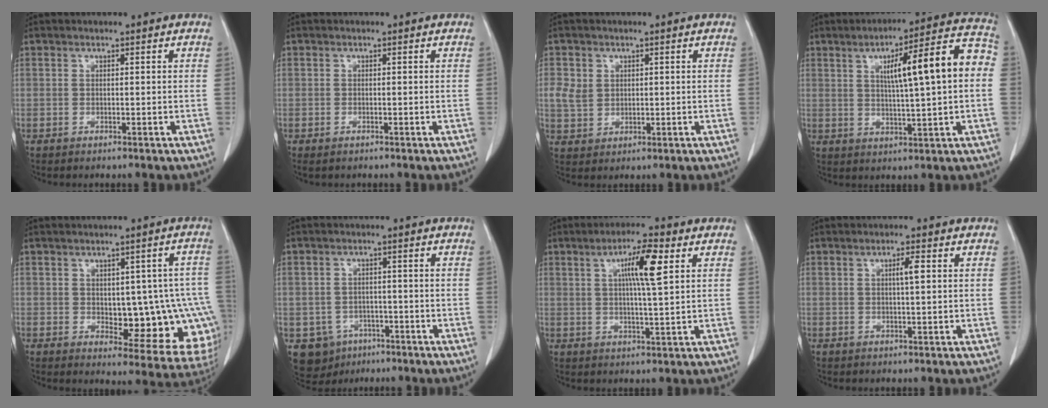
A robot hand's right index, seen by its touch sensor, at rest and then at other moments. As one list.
[{"total": 0.7, "force": [-0.5, 0.3, 0.4], "torque": [-0.008, -0.001, -0.003]}, {"total": 4.3, "force": [1.0, 3.6, 2.0], "torque": [-0.038, 0.006, 0.025]}, {"total": 13.7, "force": [2.1, 1.5, 13.4], "torque": [-0.190, 0.033, 0.030]}, {"total": 14.8, "force": [-1.5, 6.4, 13.2], "torque": [-0.110, 0.020, 0.002]}, {"total": 6.4, "force": [-3.1, 5.5, 1.0], "torque": [-0.021, 0.008, -0.036]}, {"total": 7.3, "force": [2.5, 0.2, 6.9], "torque": [-0.121, 0.002, 0.041]}, {"total": 2.1, "force": [0.5, 0.1, 2.1], "torque": [-0.036, 0.002, 0.007]}]